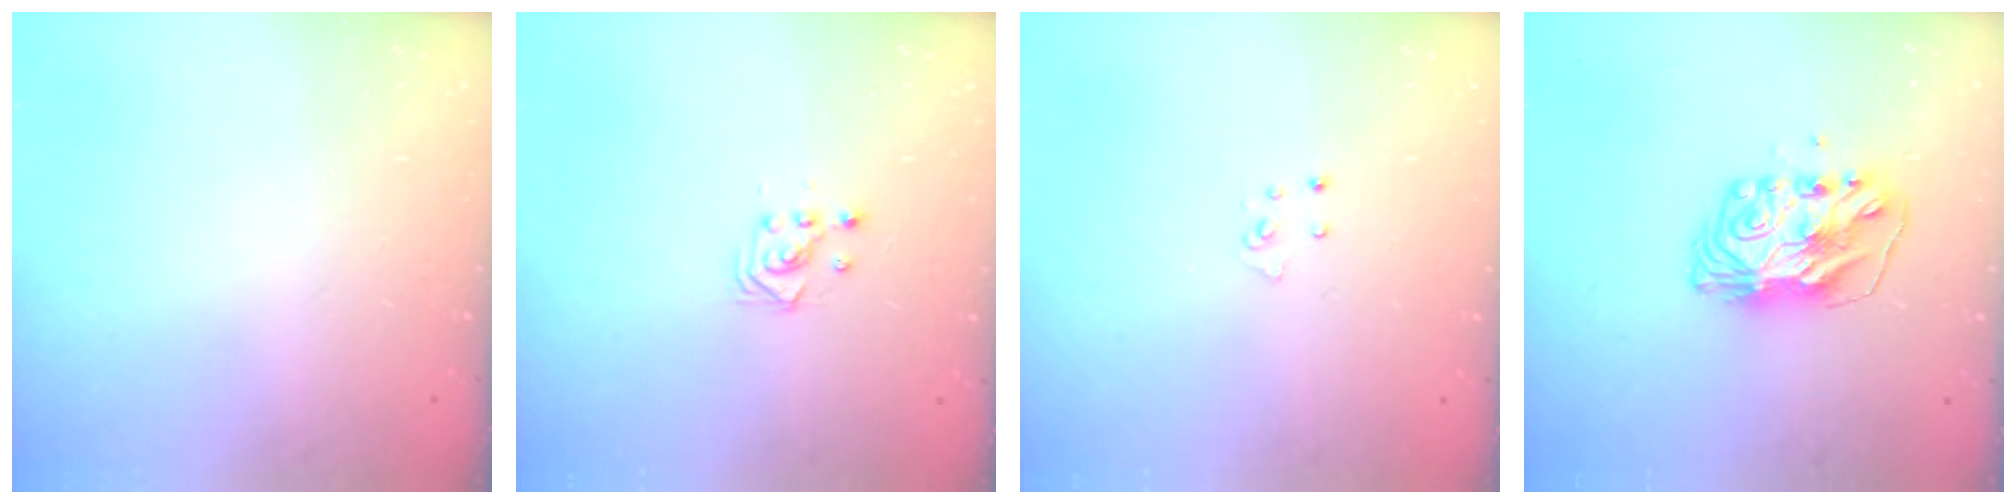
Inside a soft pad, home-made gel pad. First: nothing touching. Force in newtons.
{"total": 2.9, "press": 2.9, "slide": 0.3}
{"total": 3.1, "press": 3.1, "slide": 0.2}
{"total": 8.4, "press": 8.4, "slide": 0.8}